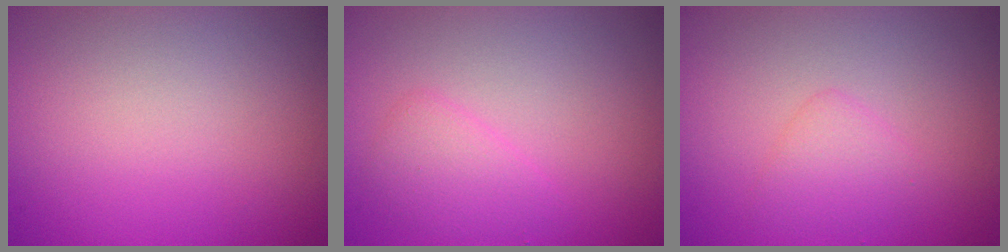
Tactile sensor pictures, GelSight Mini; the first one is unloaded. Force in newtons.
{"total": 1.9, "press": 1.9, "slide": 0.1}
{"total": 1.6, "press": 1.6, "slide": 0.2}